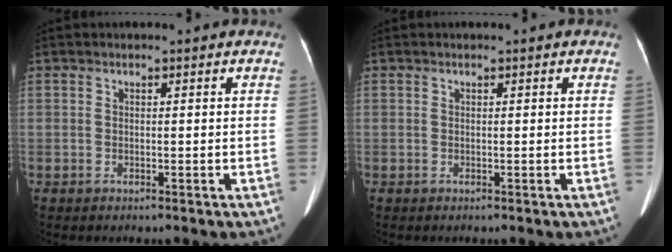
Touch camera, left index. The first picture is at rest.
{"total": 0.0}